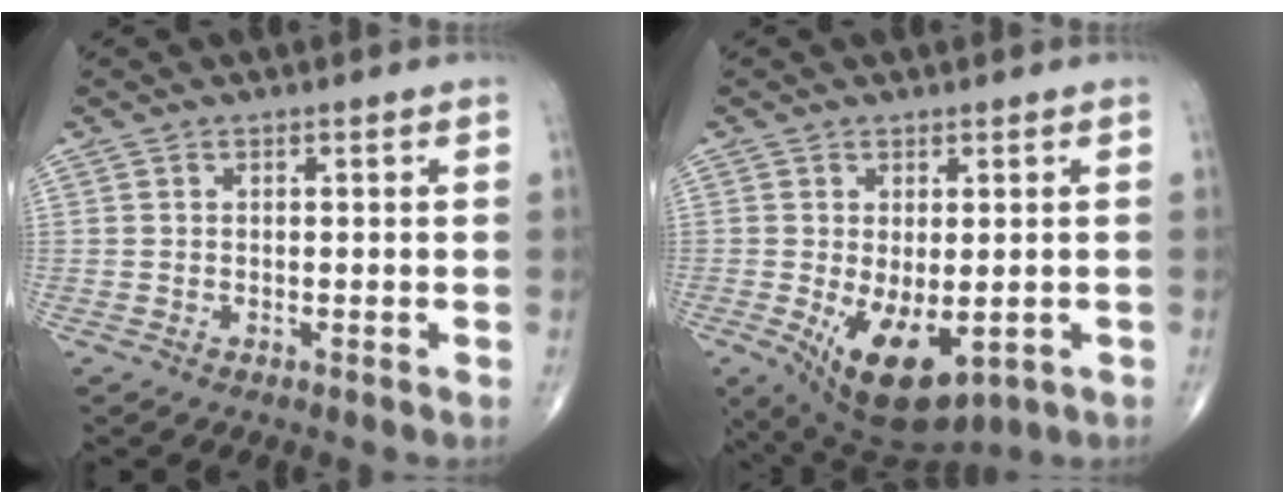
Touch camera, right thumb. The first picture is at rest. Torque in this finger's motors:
{"motor_torque": [-0.47, 0.97, 0.79, 0.40, 0.35]}